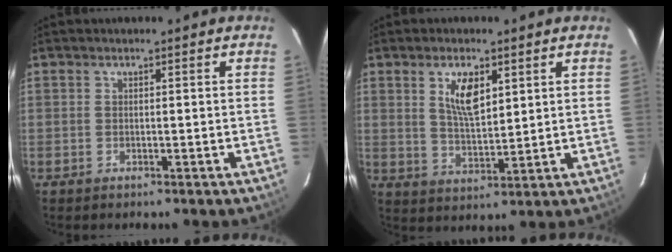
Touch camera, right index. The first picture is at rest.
{"total": 7.1, "force": [3.1, 3.0, 5.6], "torque": [-0.099, 0.000, 0.063]}